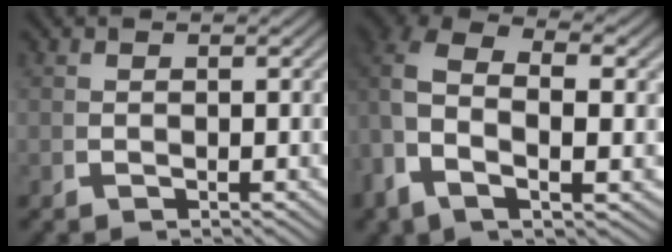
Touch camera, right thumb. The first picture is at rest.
{"total": 7.6, "force": [0.8, 4.3, 6.2], "torque": [-0.161, -0.027, 0.019]}